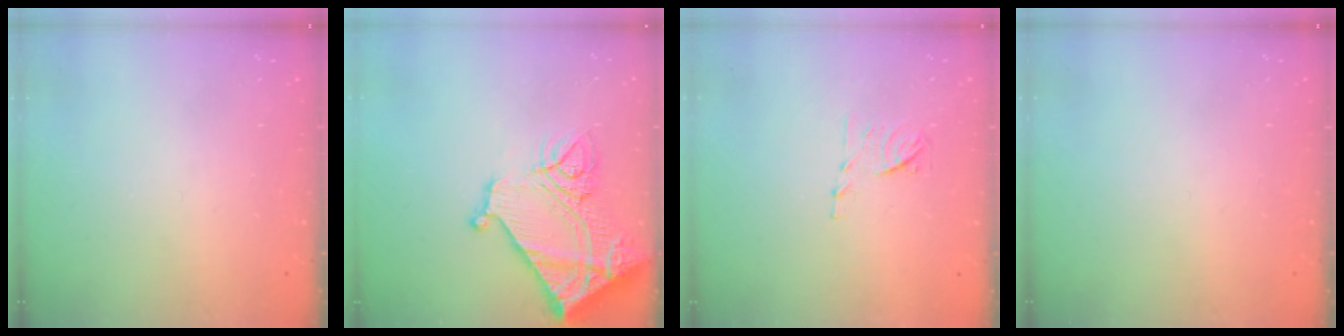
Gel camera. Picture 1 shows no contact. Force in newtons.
{"total": 18.3, "press": 18.1, "slide": 2.2}
{"total": 6.6, "press": 6.6, "slide": 0.9}
{"total": 0.0}